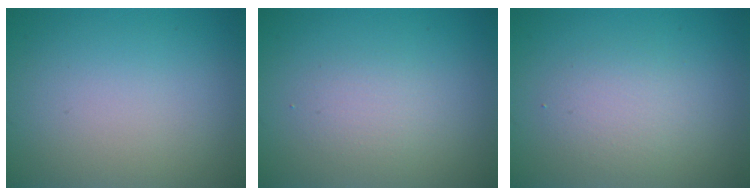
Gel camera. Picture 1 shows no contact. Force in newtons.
{"total": 1.7, "press": 1.6, "slide": 0.1}
{"total": 2.4, "press": 2.4, "slide": 0.3}